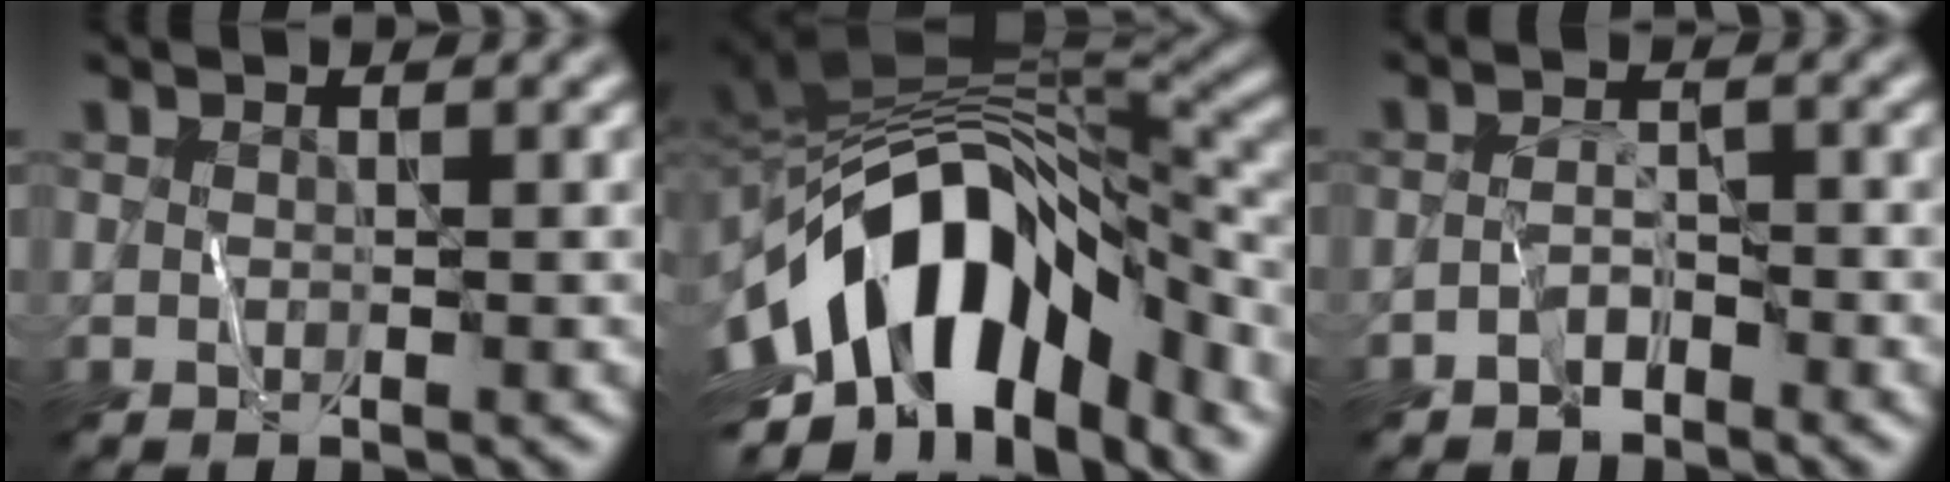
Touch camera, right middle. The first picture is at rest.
{"total": 14.6, "force": [-5.6, 8.1, 10.8], "torque": [-0.180, 0.011, -0.097]}
{"total": 2.0, "force": [-1.6, 0.8, 0.7], "torque": [-0.011, 0.015, -0.033]}